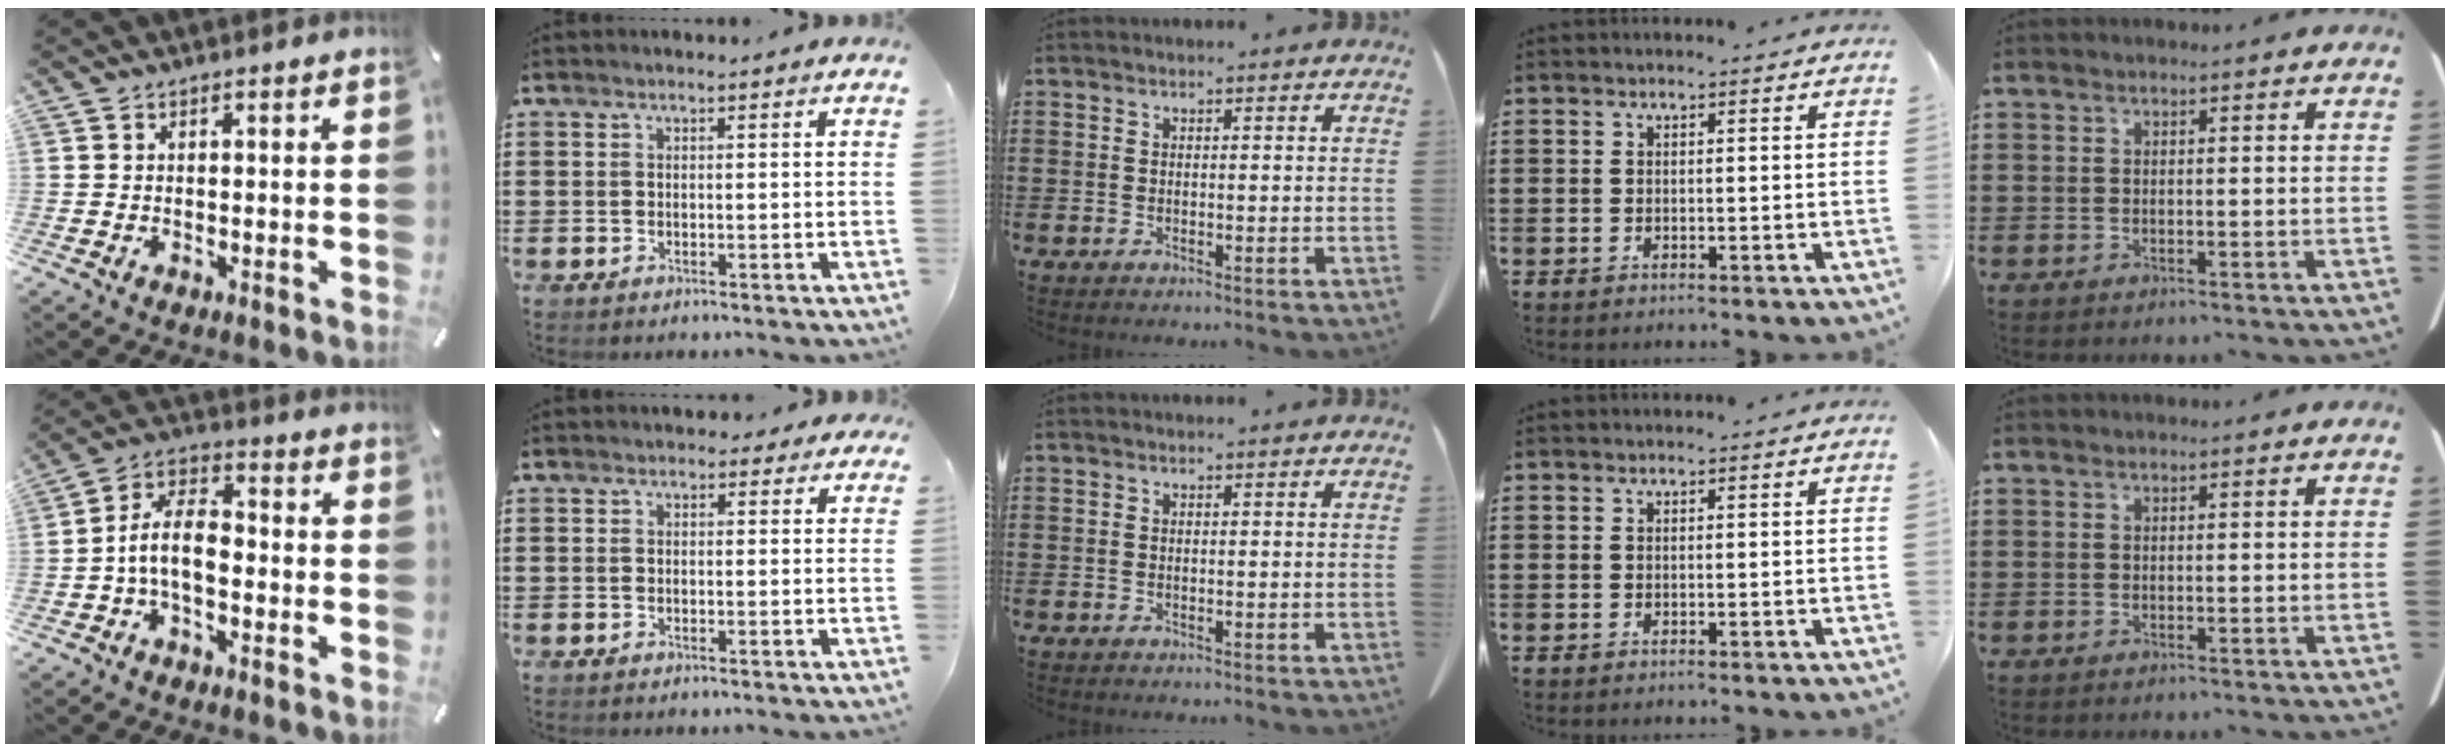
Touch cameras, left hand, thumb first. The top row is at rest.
{"thumb": {"total": 9.1, "force": [-2.6, 5.0, 7.1], "torque": [-0.153, 0.013, -0.049]}, "index": {"total": 1.4, "force": [1.1, 0.8, 0.4], "torque": [-0.005, 0.005, 0.018]}}